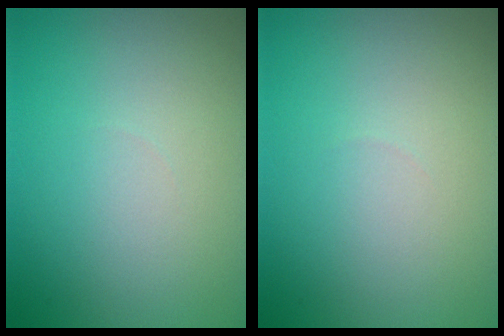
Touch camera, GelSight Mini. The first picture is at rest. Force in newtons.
{"total": 0.0}